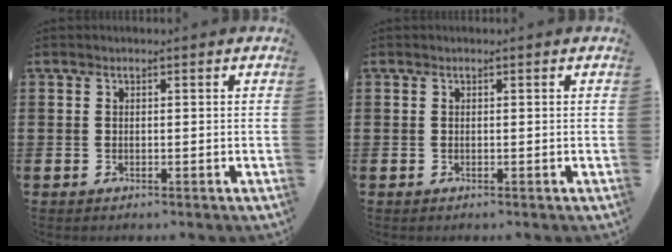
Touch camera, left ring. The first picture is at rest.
{"total": 0.0}